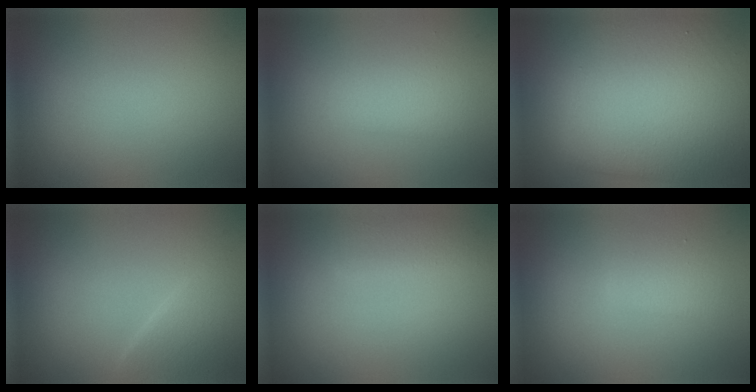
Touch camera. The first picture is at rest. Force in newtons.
{"total": 2.2, "press": 2.2, "slide": 0.1}
{"total": 11.4, "press": 11.4, "slide": 0.4}
{"total": 2.8, "press": 2.8, "slide": 0.3}
{"total": 1.9, "press": 1.9, "slide": 0.2}
{"total": 1.9, "press": 1.9, "slide": 0.2}